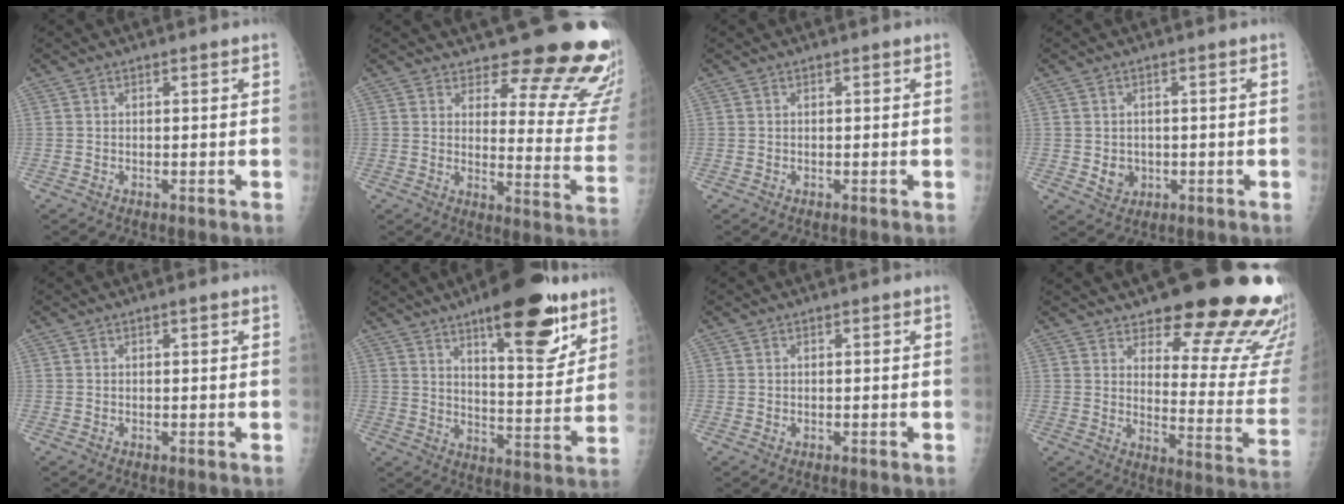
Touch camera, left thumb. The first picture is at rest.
{"total": 18.3, "force": [15.1, 5.3, 8.7], "torque": [-0.060, -0.137, 0.175]}
{"total": 0.0}
{"total": 3.8, "force": [-0.5, 3.3, 1.7], "torque": [-0.011, 0.001, 0.001]}
{"total": 0.9, "force": [0.4, 0.4, 0.7], "torque": [-0.006, 0.002, 0.005]}
{"total": 19.5, "force": [11.8, 6.4, 14.2], "torque": [-0.160, -0.065, 0.174]}
{"total": 0.5, "force": [0.1, 0.4, 0.3], "torque": [0.000, 0.000, 0.000]}
{"total": 23.0, "force": [17.3, 6.7, 13.5], "torque": [-0.123, -0.122, 0.218]}